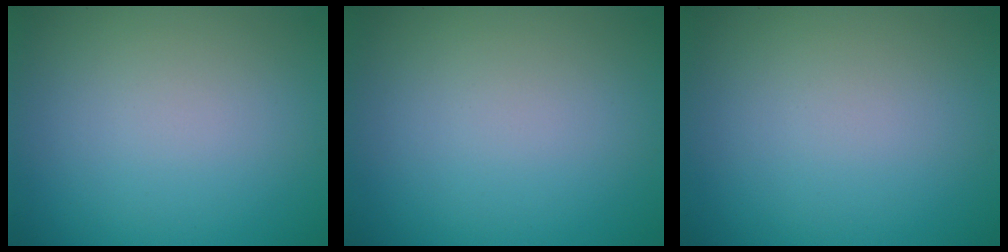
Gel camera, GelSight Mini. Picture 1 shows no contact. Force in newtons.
{"total": 0.0}
{"total": 0.0}